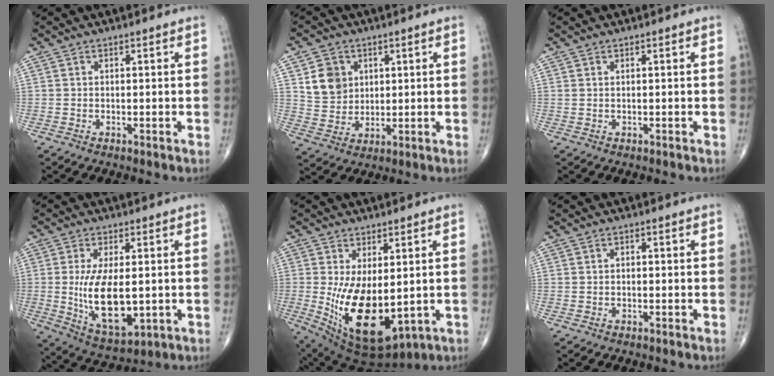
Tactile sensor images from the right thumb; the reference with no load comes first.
{"total": 7.8, "force": [2.7, 6.6, 3.2], "torque": [-0.030, -0.015, 0.056]}
{"total": 0.0}
{"total": 13.1, "force": [-0.8, 5.9, 11.7], "torque": [-0.203, -0.021, 0.001]}
{"total": 15.4, "force": [-1.3, 7.6, 13.3], "torque": [-0.230, -0.027, 0.007]}
{"total": 0.6, "force": [-0.1, 0.5, 0.3], "torque": [0.000, 0.002, -0.006]}